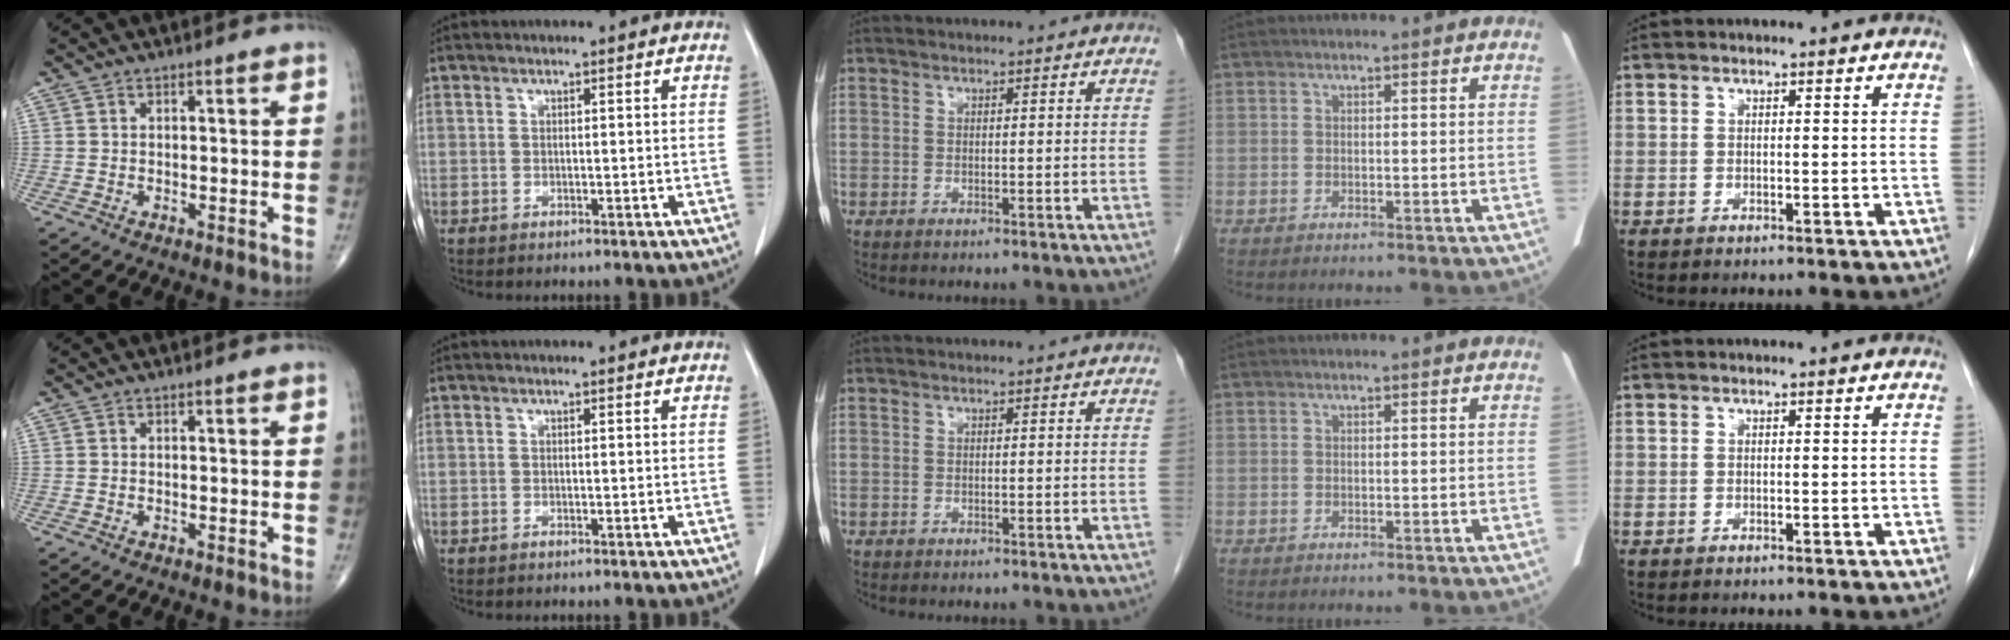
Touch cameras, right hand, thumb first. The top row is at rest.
{}